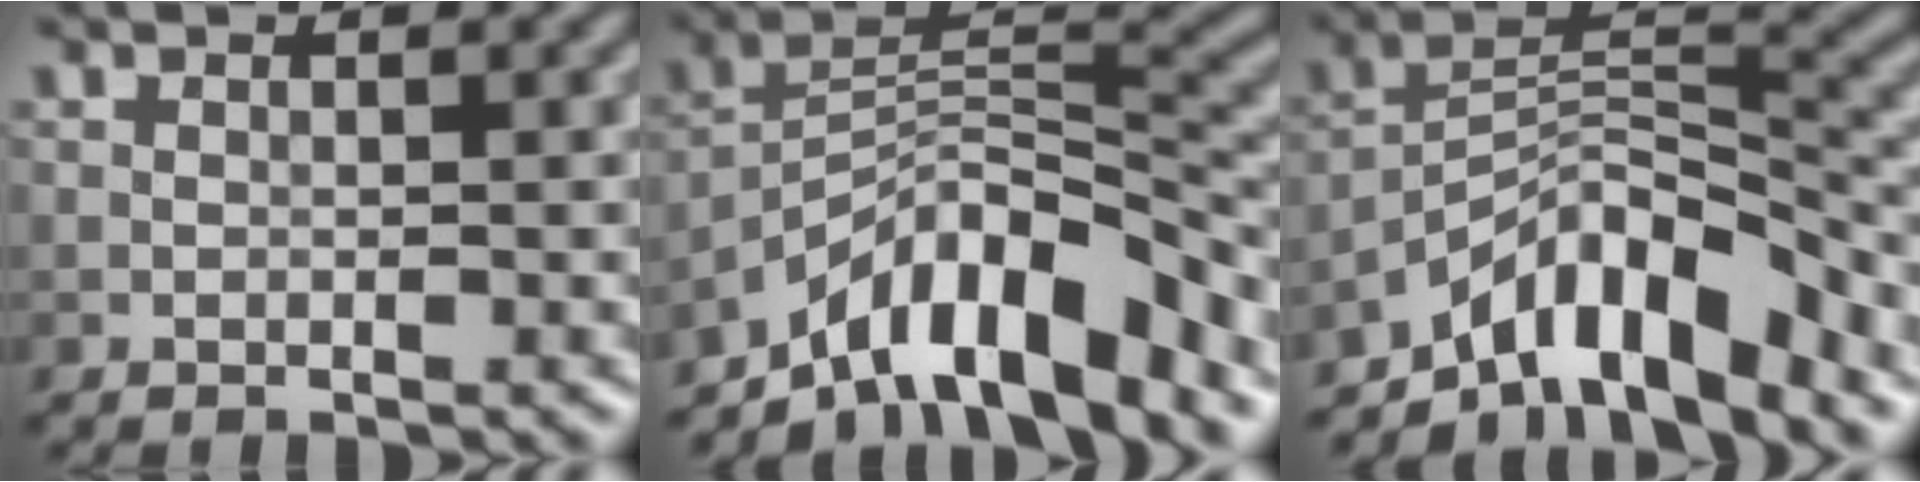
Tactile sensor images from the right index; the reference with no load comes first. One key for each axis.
{"total": 10.3, "fx": -7.6, "fy": 3.0, "fz": 6.3, "tx": -0.090, "ty": 0.009, "tz": -0.145}
{"total": 9.0, "fx": -6.6, "fy": 2.6, "fz": 5.5, "tx": -0.076, "ty": 0.007, "tz": -0.128}